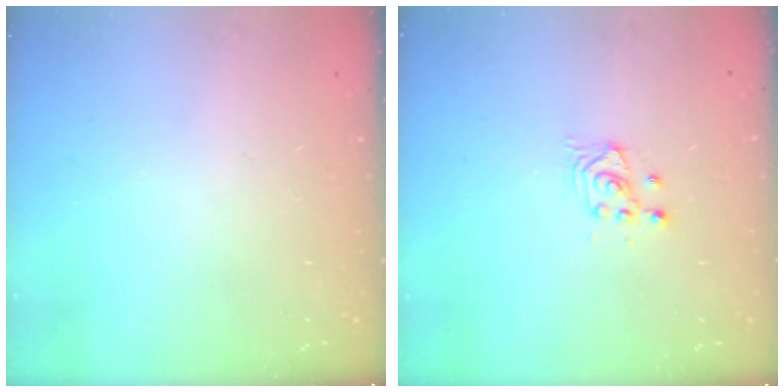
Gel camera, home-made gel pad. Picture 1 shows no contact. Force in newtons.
{"total": 2.6, "press": 2.6, "slide": 0.1}